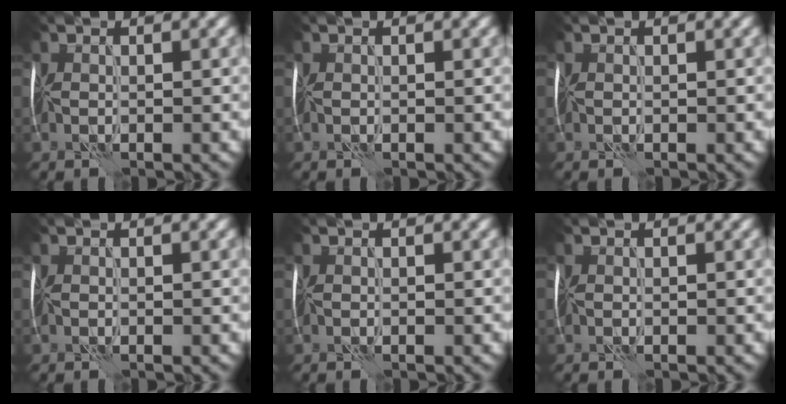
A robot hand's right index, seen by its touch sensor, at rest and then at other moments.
{"total": 0.0}
{"total": 0.0}
{"total": 0.0}
{"total": 0.0}
{"total": 0.0}